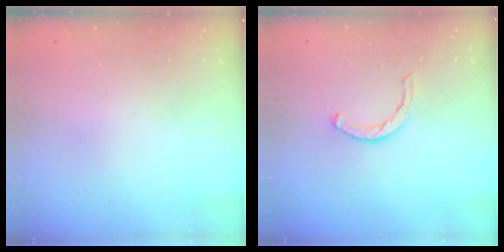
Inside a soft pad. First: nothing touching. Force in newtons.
{"total": 1.4, "press": 1.3, "slide": 0.3}